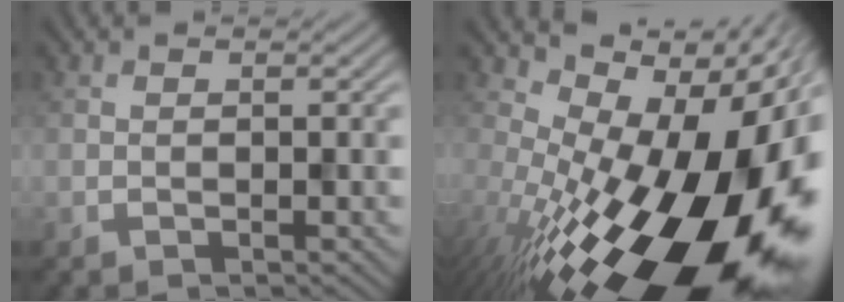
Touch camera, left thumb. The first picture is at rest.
{"total": 20.2, "force": [-3.4, 9.2, 17.7], "torque": [-0.266, -0.040, -0.047]}